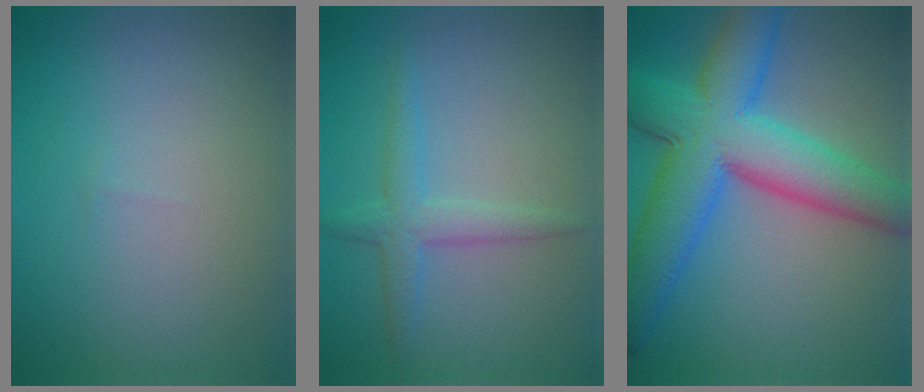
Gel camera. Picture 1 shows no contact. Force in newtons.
{"total": 2.5, "press": 2.5, "slide": 0.1}
{"total": 10.8, "press": 10.8, "slide": 0.3}